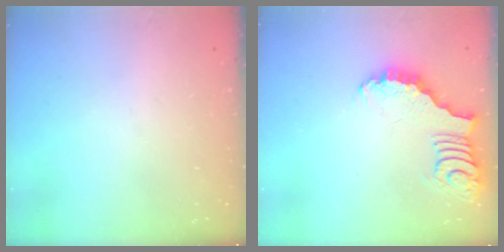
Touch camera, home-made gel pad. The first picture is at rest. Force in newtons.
{"total": 3.4, "press": 3.4, "slide": 0.5}